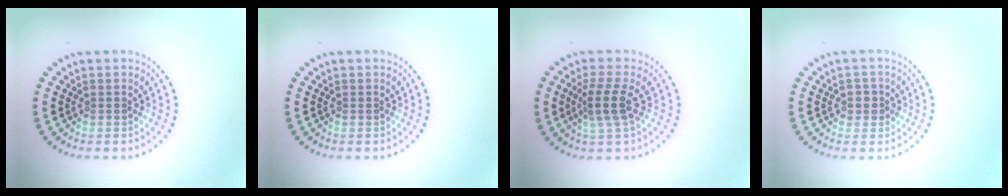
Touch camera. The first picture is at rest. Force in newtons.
{"total": 0.0}
{"total": 2.8, "press": 2.2, "slide": 1.8}
{"total": 1.3, "press": 1.1, "slide": 0.6}